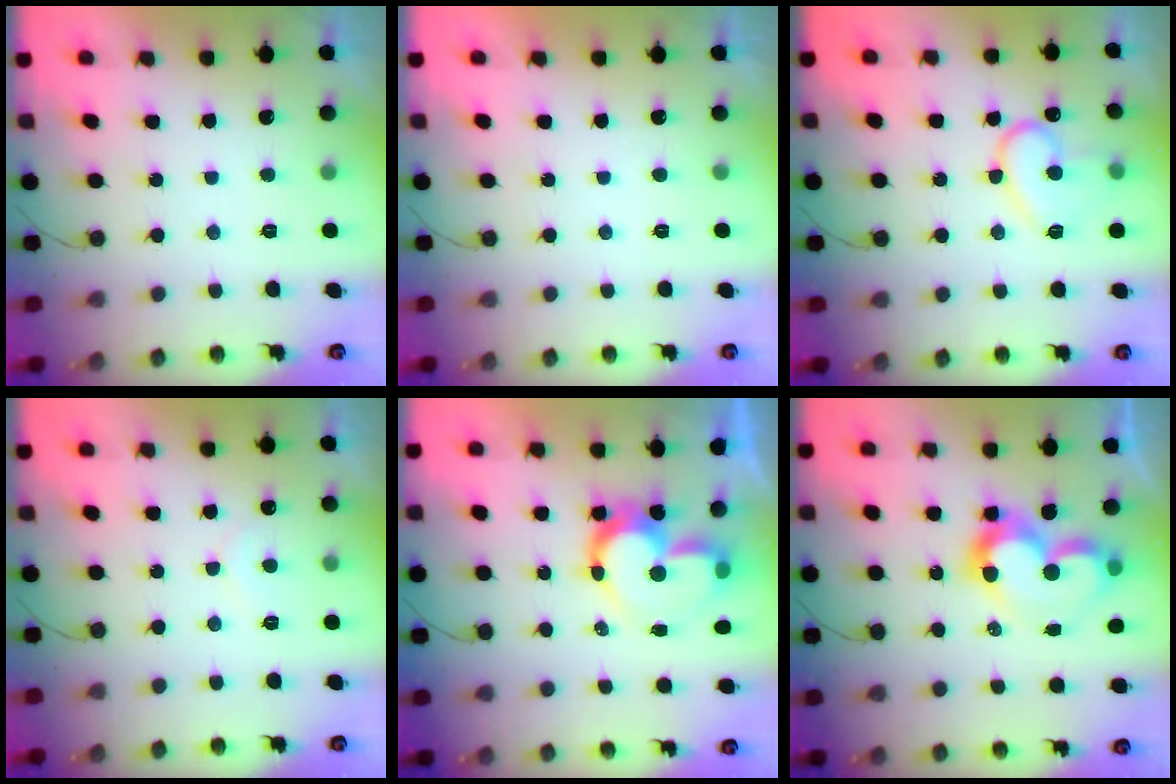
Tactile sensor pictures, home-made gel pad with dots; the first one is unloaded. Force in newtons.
{"total": 1.7, "press": 1.7, "slide": 0.0}
{"total": 13.0, "press": 12.9, "slide": 1.0}
{"total": 4.4, "press": 4.4, "slide": 0.3}
{"total": 12.0, "press": 11.9, "slide": 1.6}
{"total": 12.4, "press": 12.3, "slide": 1.4}